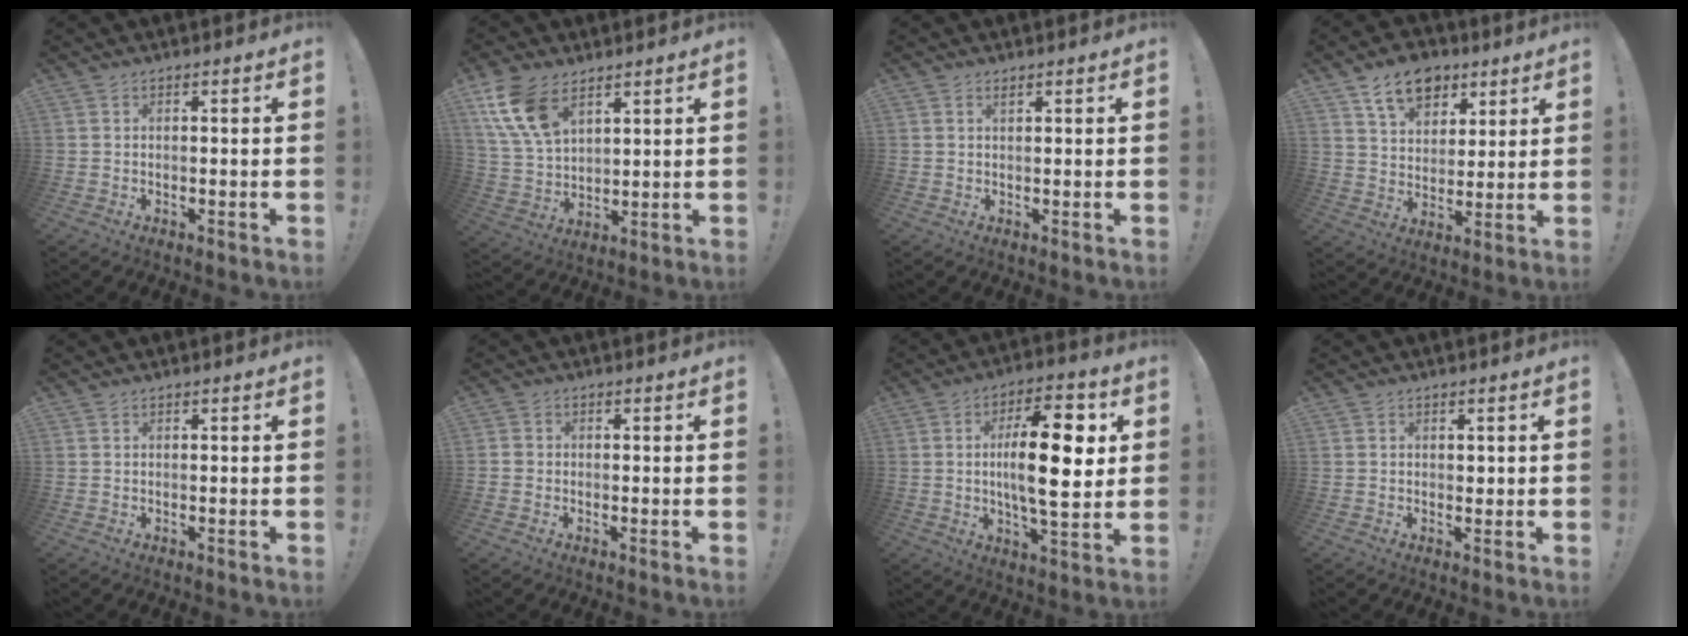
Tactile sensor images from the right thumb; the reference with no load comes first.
{"total": 13.4, "force": [7.6, 7.7, 7.9], "torque": [-0.172, -0.027, 0.149]}
{"total": 1.0, "force": [0.8, 0.2, 0.5], "torque": [0.004, -0.006, 0.011]}
{"total": 12.8, "force": [7.6, 8.5, 5.9], "torque": [-0.080, -0.039, 0.142]}
{"total": 0.0}
{"total": 1.6, "force": [-0.6, 1.5, 0.5], "torque": [-0.015, 0.008, -0.009]}
{"total": 18.2, "force": [2.4, 6.7, 16.7], "torque": [-0.269, 0.002, 0.027]}
{"total": 0.9, "force": [0.3, 0.8, 0.3], "torque": [0.006, -0.004, 0.004]}